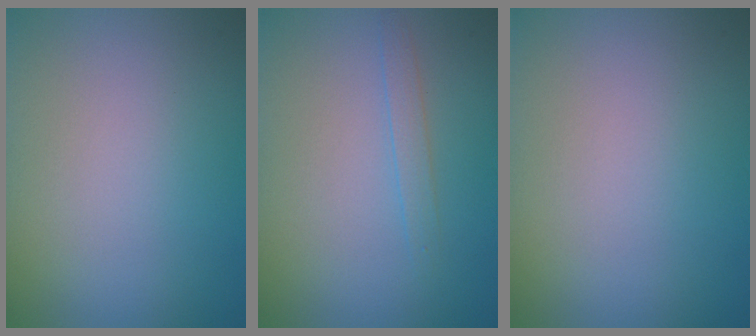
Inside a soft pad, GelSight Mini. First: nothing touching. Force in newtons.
{"total": 1.1, "press": 1.1, "slide": 0.2}
{"total": 0.0}